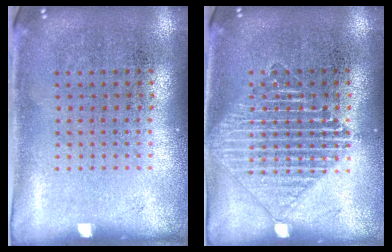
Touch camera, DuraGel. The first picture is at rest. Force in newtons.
{"total": 2.8, "press": 2.8, "slide": 0.5}